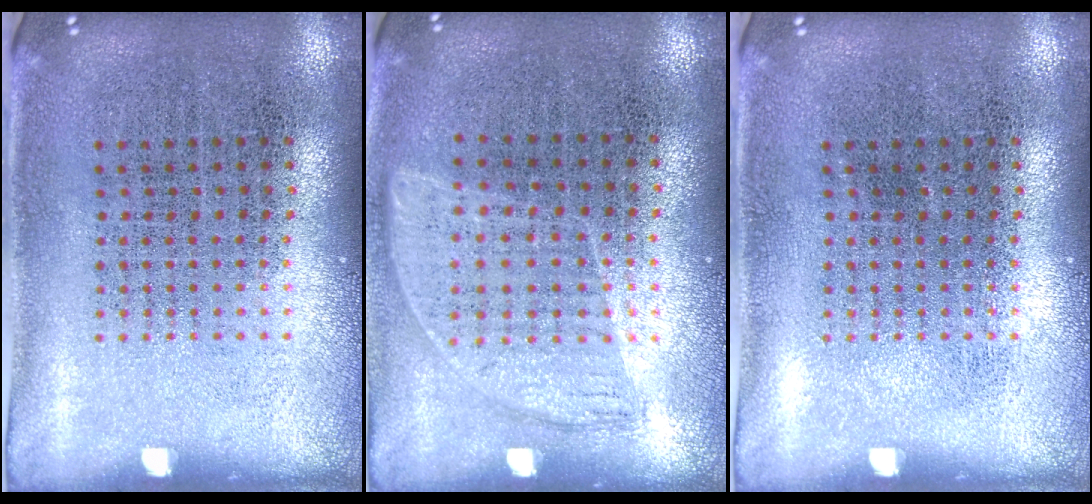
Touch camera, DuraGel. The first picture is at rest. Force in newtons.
{"total": 0.9, "press": 0.8, "slide": 0.5}
{"total": 0.0}